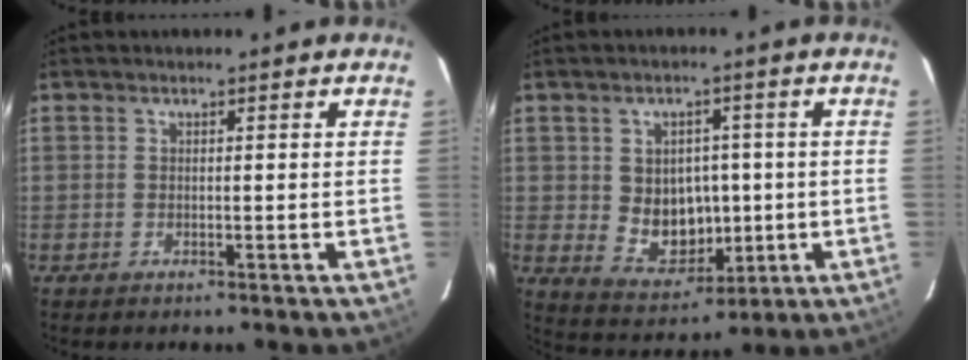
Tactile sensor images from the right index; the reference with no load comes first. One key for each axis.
{"total": 9.1, "fx": -0.1, "fy": 7.7, "fz": 4.8, "tx": -0.094, "ty": -0.001, "tz": 0.023}